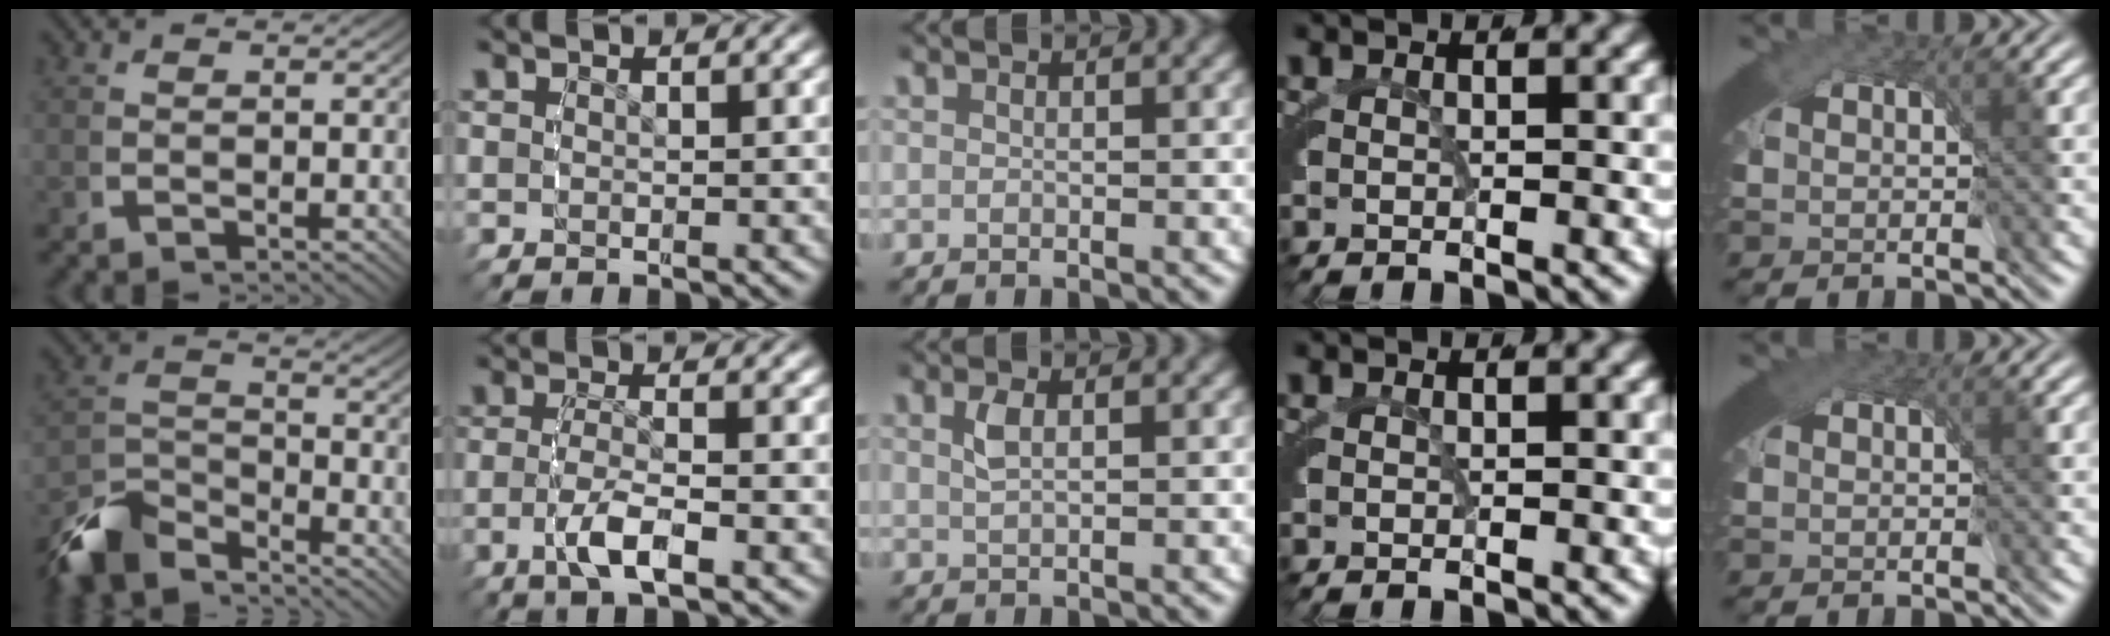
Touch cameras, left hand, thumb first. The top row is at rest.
{"thumb": {"total": 6.6, "force": [-4.7, 3.3, 3.2], "torque": [-0.046, -0.022, -0.084]}, "index": {"total": 3.5, "force": [-1.3, 0.7, 3.2], "torque": [-0.066, -0.016, -0.019]}, "middle": {"total": 1.3, "force": [0.5, 0.5, 1.1], "torque": [-0.029, 0.000, 0.011]}, "little": {"total": 1.0, "force": [0.5, 0.7, 0.5], "torque": [-0.011, -0.001, 0.008]}}